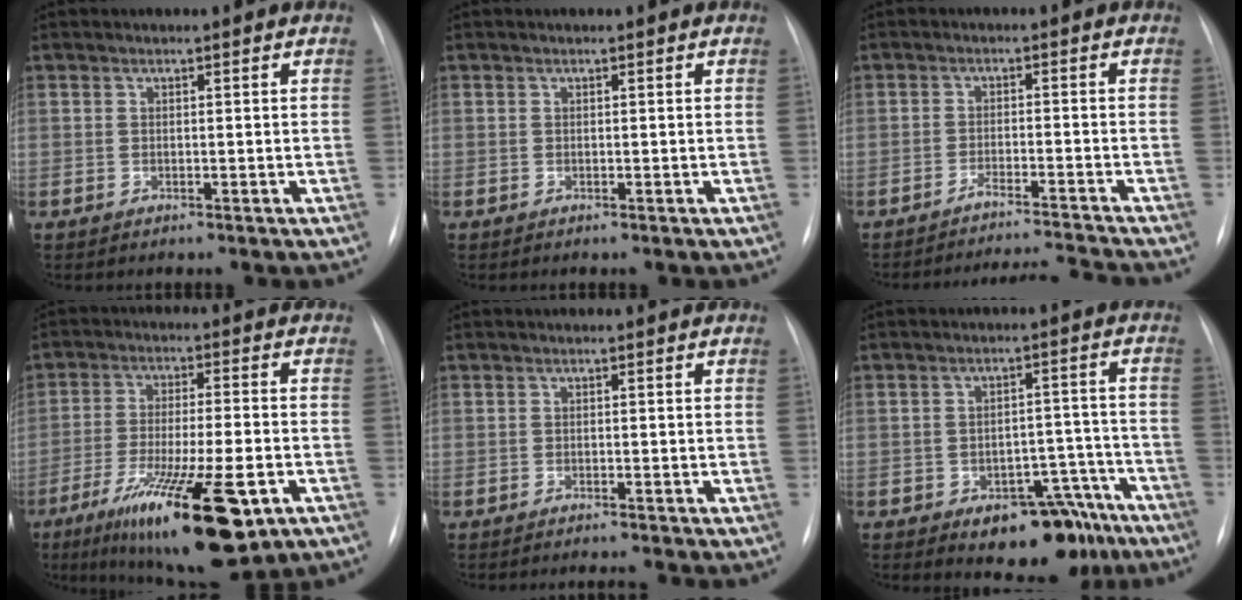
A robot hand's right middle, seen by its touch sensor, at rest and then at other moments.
{"total": 0.0}
{"total": 7.5, "force": [-7.0, -2.6, 0.0], "torque": [-0.005, -0.003, -0.112]}
{"total": 19.4, "force": [-9.6, 4.2, 16.3], "torque": [-0.244, -0.031, -0.144]}
{"total": 1.7, "force": [-1.6, -0.5, 0.1], "torque": [0.003, -0.003, -0.022]}
{"total": 10.2, "force": [-6.9, 5.1, 5.5], "torque": [-0.041, 0.030, -0.090]}